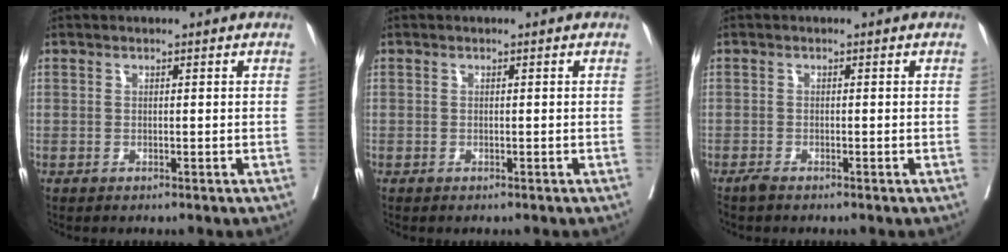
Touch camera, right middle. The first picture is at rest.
{"total": 0.0}
{"total": 0.9, "force": [-0.9, 0.0, 0.4], "torque": [-0.016, -0.004, -0.017]}